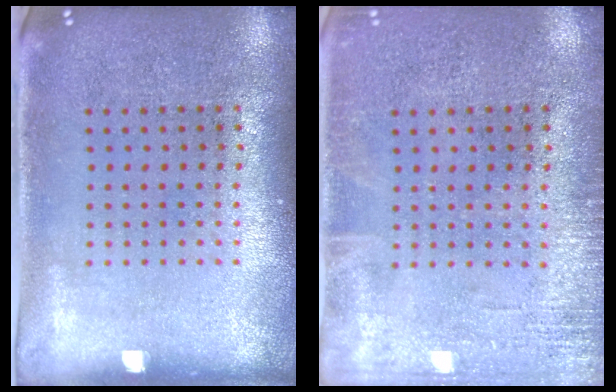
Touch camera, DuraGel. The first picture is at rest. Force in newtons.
{"total": 1.9, "press": 1.9, "slide": 0.2}